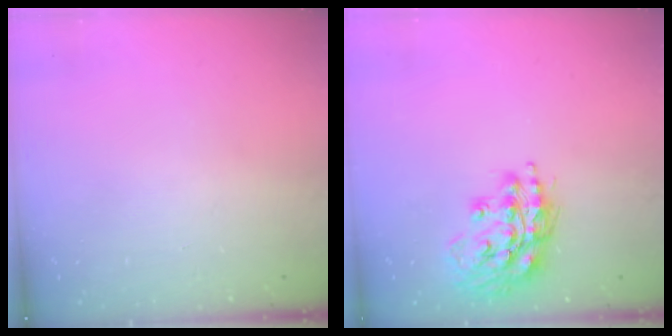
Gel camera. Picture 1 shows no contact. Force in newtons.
{"total": 15.3, "press": 15.2, "slide": 1.9}